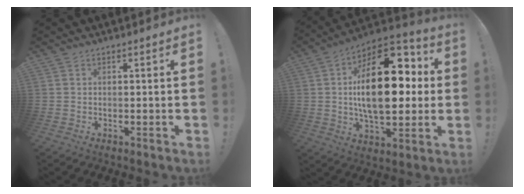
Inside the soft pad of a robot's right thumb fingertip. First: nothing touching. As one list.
[{"total": 25.9, "force": [2.7, 13.8, 21.8], "torque": [-0.348, -0.001, 0.043]}]